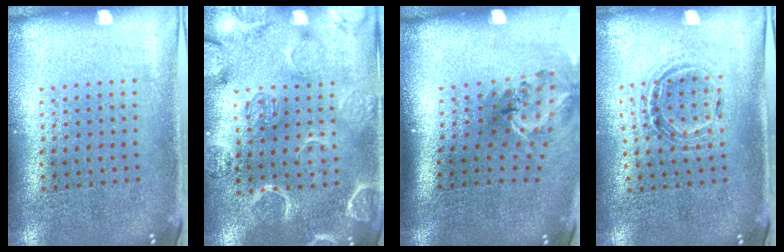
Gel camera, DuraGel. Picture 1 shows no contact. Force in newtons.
{"total": 2.7, "press": 2.7, "slide": 0.0}
{"total": 1.7, "press": 1.2, "slide": 1.2}
{"total": 1.0, "press": 1.0, "slide": 0.2}